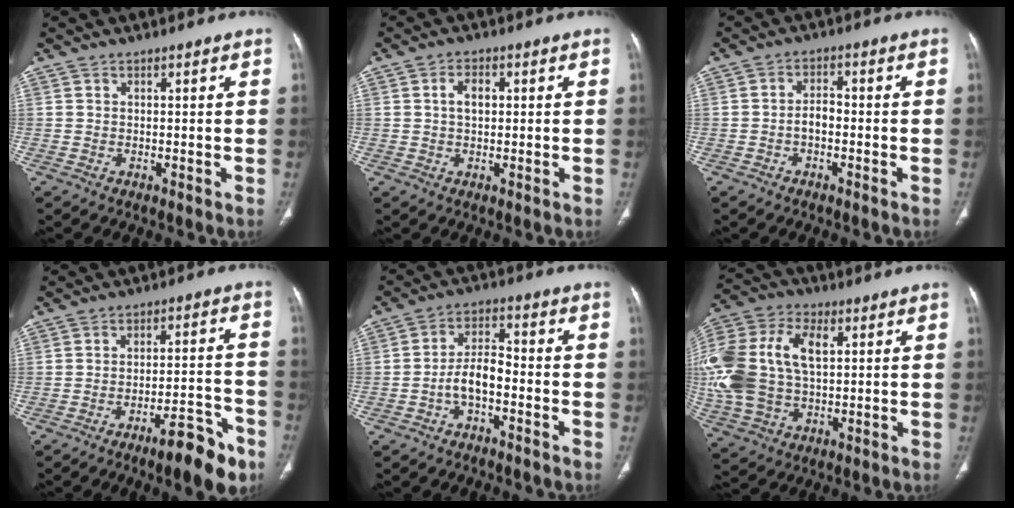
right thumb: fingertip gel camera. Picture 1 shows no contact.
{"total": 3.4, "force": [0.6, 2.1, 2.6], "torque": [-0.042, 0.002, 0.008]}
{"total": 2.8, "force": [-1.0, 1.5, 2.1], "torque": [-0.032, 0.015, -0.022]}
{"total": 10.5, "force": [-6.8, 2.5, 7.6], "torque": [-0.099, 0.047, -0.097]}
{"total": 6.1, "force": [-2.5, 2.8, 4.8], "torque": [-0.084, 0.034, -0.049]}
{"total": 21.5, "force": [2.9, 13.3, 16.6], "torque": [-0.369, 0.013, 0.055]}